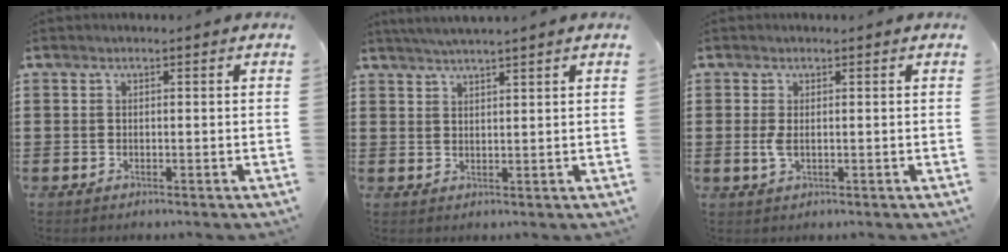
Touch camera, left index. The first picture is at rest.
{"total": 2.5, "force": [2.3, -0.5, 0.7], "torque": [-0.018, -0.001, 0.044]}
{"total": 1.8, "force": [0.0, 0.7, 1.7], "torque": [-0.048, -0.006, -0.005]}